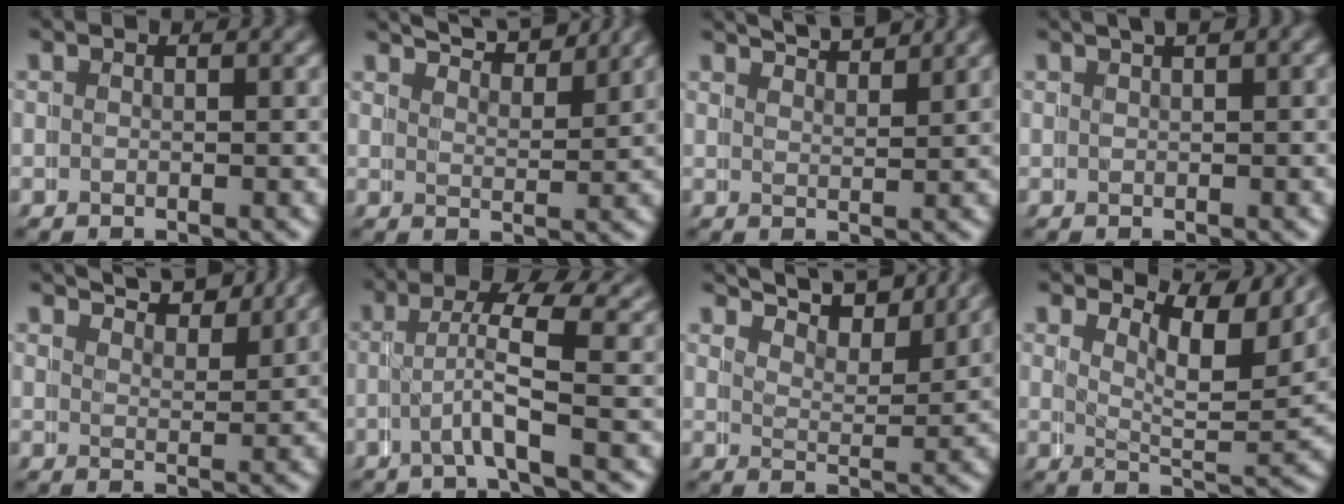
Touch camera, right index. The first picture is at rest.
{"total": 6.3, "force": [5.8, 1.1, 2.0], "torque": [-0.034, 0.008, 0.088]}
{"total": 4.3, "force": [4.2, 0.3, 0.8], "torque": [-0.016, -0.001, 0.068]}
{"total": 1.8, "force": [1.2, 0.7, 1.2], "torque": [-0.006, 0.013, 0.013]}
{"total": 5.3, "force": [4.9, 0.8, 1.7], "torque": [-0.023, 0.001, 0.076]}
{"total": 4.0, "force": [1.0, 1.5, 3.6], "torque": [-0.069, 0.002, 0.003]}
{"total": 7.9, "force": [7.3, 1.7, 2.5], "torque": [-0.041, 0.012, 0.108]}
{"total": 6.3, "force": [4.5, 2.0, 3.9], "torque": [-0.061, -0.006, 0.060]}